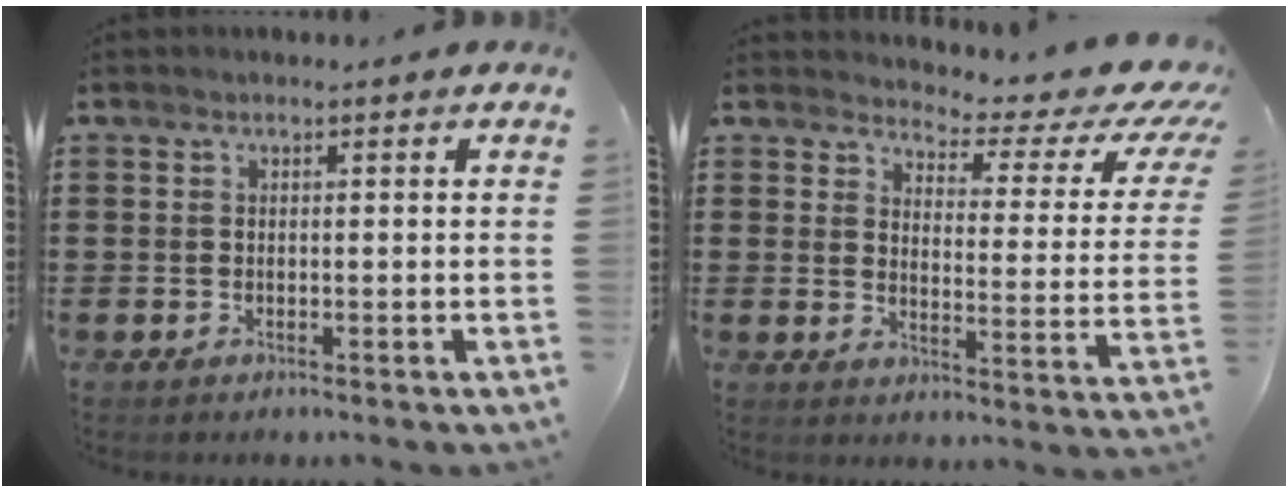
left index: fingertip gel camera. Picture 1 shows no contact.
{"total": 4.5, "force": [3.6, 1.3, 2.2], "torque": [-0.049, -0.033, 0.055]}